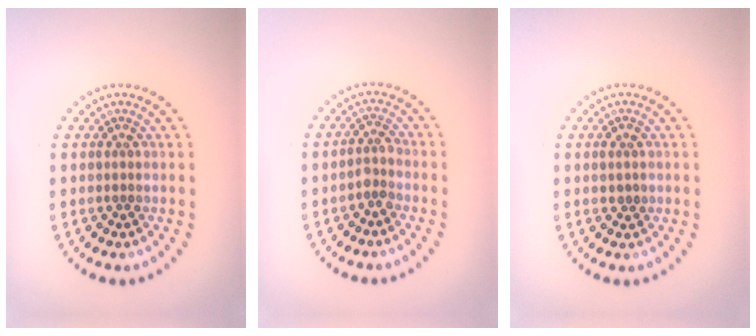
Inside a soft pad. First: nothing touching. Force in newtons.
{"total": 1.6, "press": 1.2, "slide": 1.0}
{"total": 1.1, "press": 1.1, "slide": 0.1}